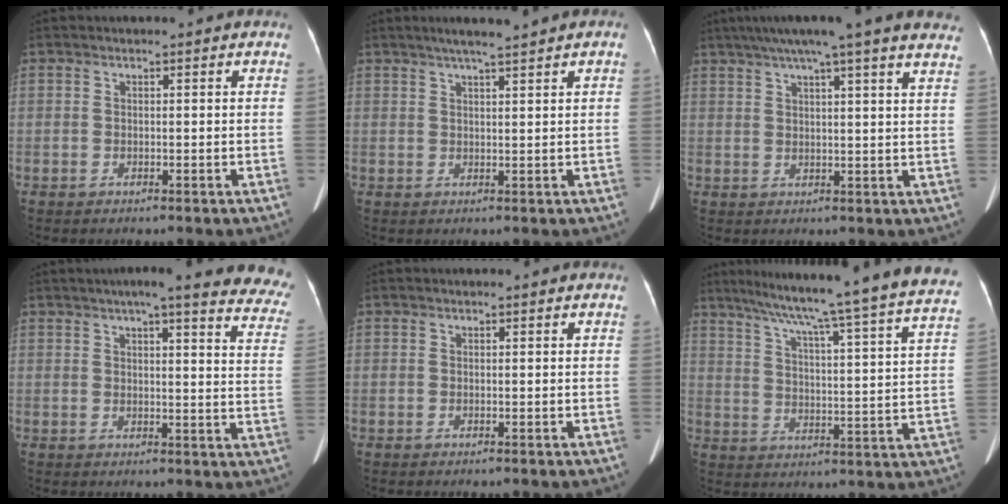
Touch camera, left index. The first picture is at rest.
{"total": 3.8, "force": [2.7, -0.5, 2.5], "torque": [-0.043, 0.010, 0.047]}
{"total": 20.2, "force": [17.0, -0.2, 10.9], "torque": [-0.174, 0.012, 0.205]}
{"total": 23.5, "force": [20.2, 3.0, 11.6], "torque": [-0.132, -0.043, 0.212]}
{"total": 0.0}
{"total": 29.0, "force": [25.4, -1.0, 13.9], "torque": [-0.224, -0.061, 0.319]}